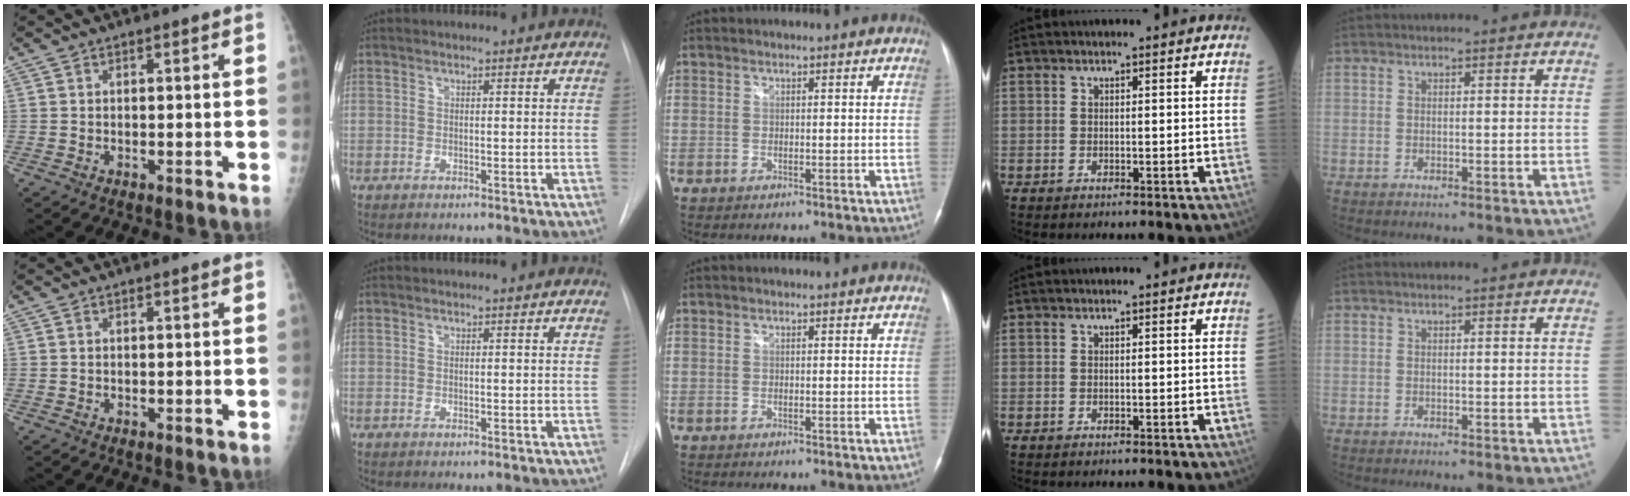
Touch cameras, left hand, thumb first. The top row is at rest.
{}